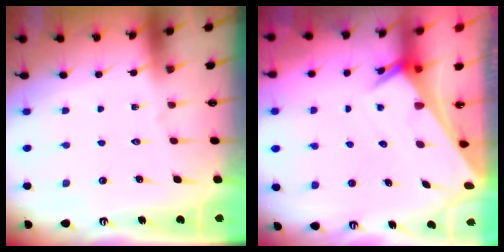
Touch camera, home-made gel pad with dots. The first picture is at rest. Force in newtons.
{"total": 2.9, "press": 2.9, "slide": 0.2}